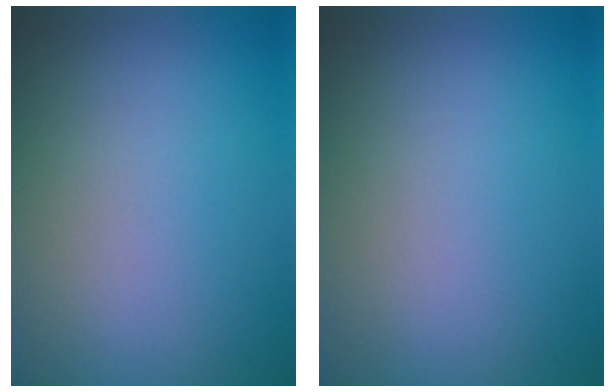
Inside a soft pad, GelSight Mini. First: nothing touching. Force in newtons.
{"total": 0.0}